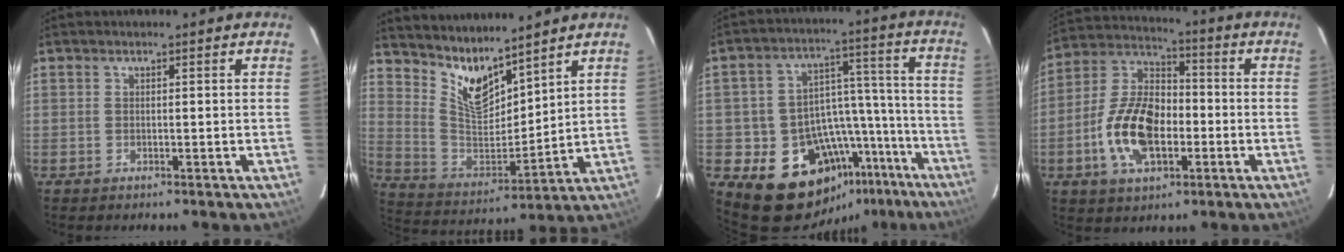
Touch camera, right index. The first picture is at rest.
{"total": 11.2, "force": [9.2, 3.2, 5.5], "torque": [-0.112, -0.019, 0.186]}
{"total": 17.6, "force": [-12.2, 11.5, 5.5], "torque": [-0.090, 0.073, -0.158]}
{"total": 14.9, "force": [-4.2, 8.4, 11.6], "torque": [-0.238, 0.015, -0.073]}